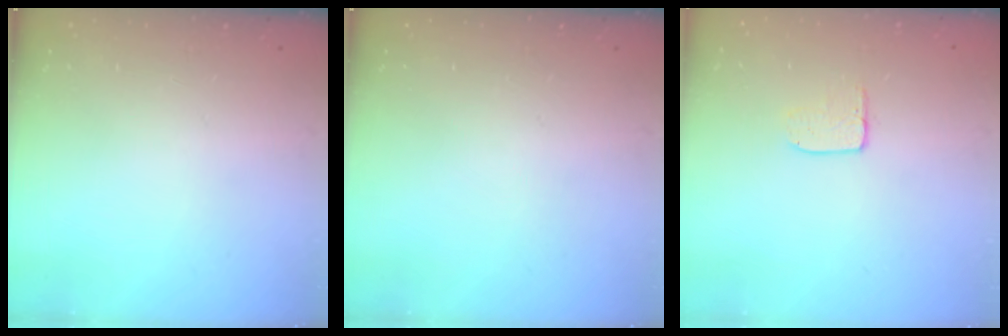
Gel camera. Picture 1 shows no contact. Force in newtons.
{"total": 0.0}
{"total": 6.1, "press": 6.1, "slide": 0.4}